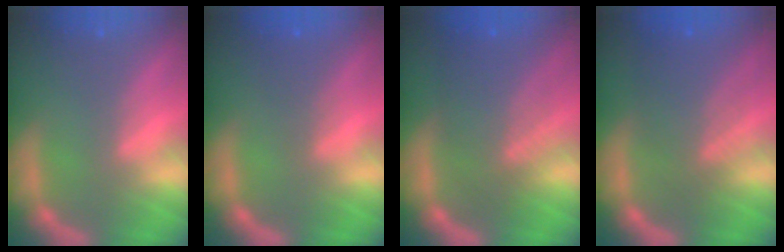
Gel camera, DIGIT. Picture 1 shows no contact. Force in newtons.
{"total": 2.0}
{"total": 7.5}
{"total": 6.6}